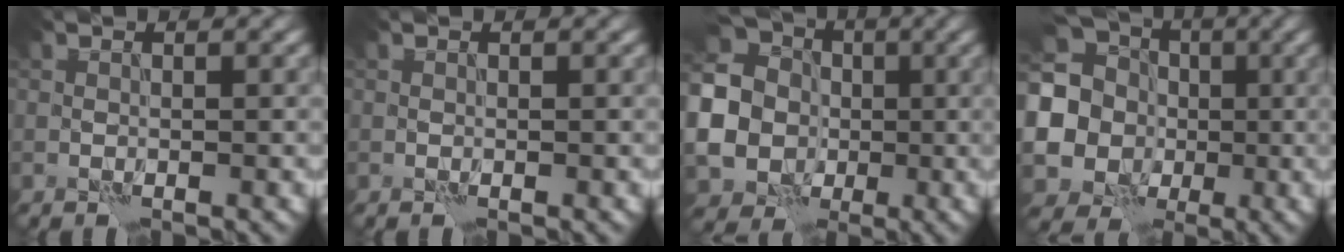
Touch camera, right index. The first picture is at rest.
{"total": 0.0}
{"total": 16.6, "force": [-2.4, 15.5, 5.4], "torque": [-0.171, -0.006, -0.068]}
{"total": 13.5, "force": [-1.0, 12.5, 4.9], "torque": [-0.143, 0.008, -0.047]}